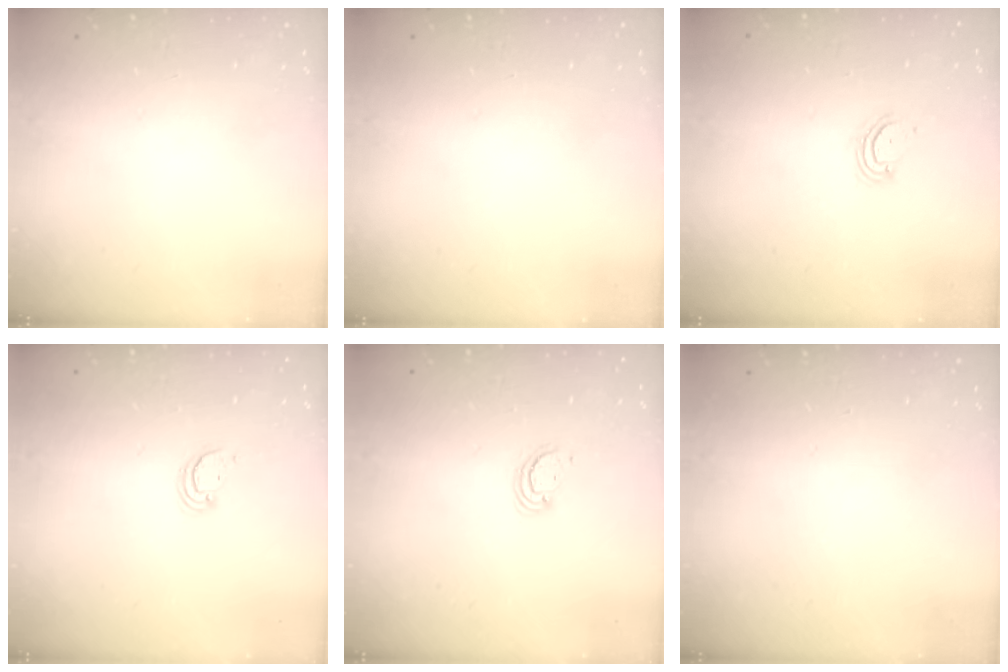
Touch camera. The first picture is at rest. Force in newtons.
{"total": 0.0}
{"total": 3.8, "press": 3.8, "slide": 0.5}
{"total": 2.4, "press": 2.4, "slide": 0.2}
{"total": 2.6, "press": 2.6, "slide": 0.3}
{"total": 0.0}